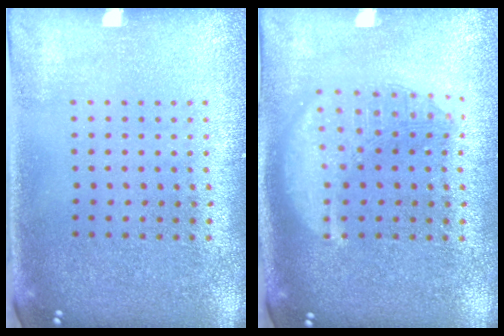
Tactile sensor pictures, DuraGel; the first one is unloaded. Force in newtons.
{"total": 2.9, "press": 2.9, "slide": 0.3}